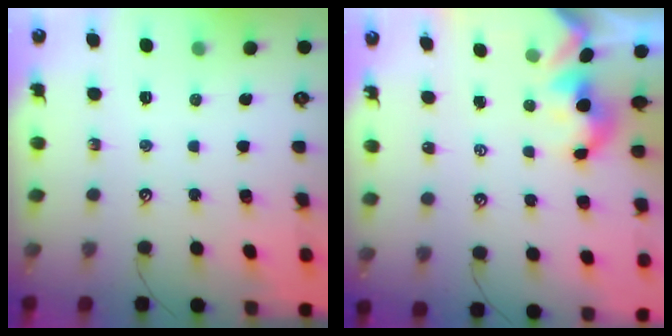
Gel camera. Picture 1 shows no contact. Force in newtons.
{"total": 1.6, "press": 1.5, "slide": 0.3}